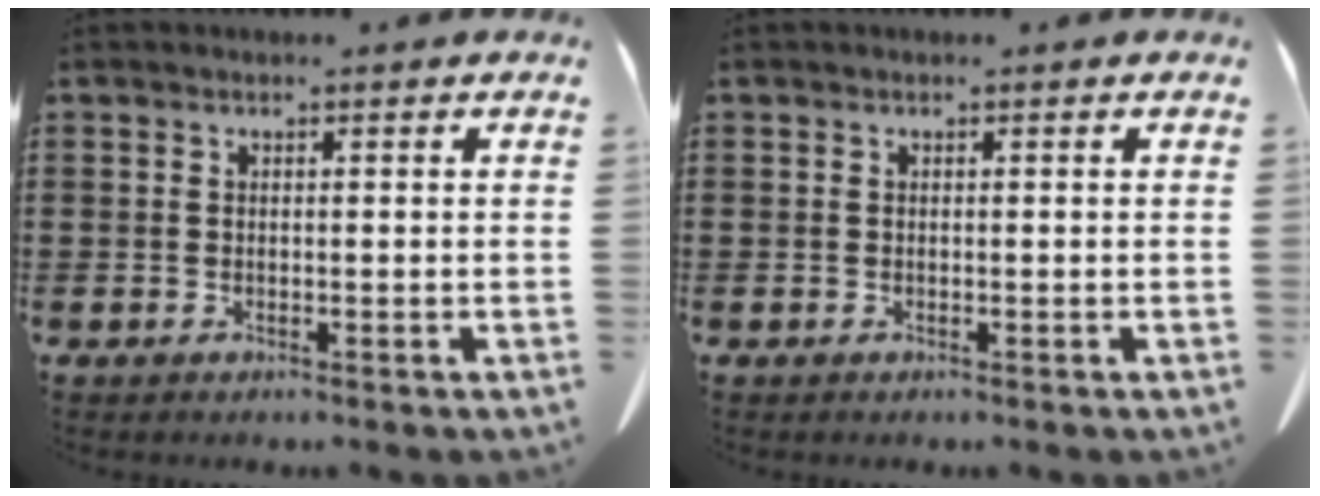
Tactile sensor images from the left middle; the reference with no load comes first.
{"total": 0.0}